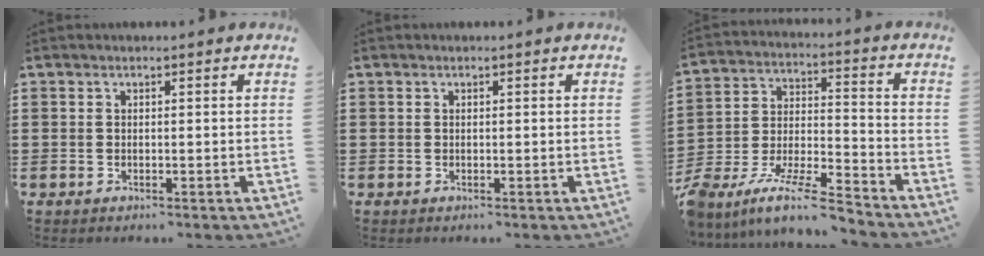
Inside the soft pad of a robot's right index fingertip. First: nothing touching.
{"total": 0.0}
{"total": 9.4, "force": [-8.4, 0.6, 4.2], "torque": [-0.080, 0.006, -0.168]}